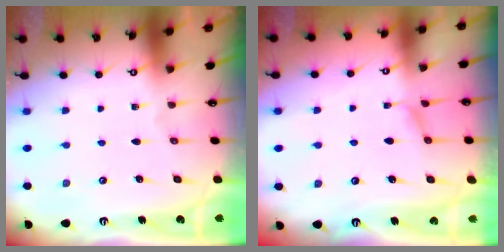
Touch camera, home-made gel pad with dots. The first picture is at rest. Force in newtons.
{"total": 1.2, "press": 0.9, "slide": 0.8}